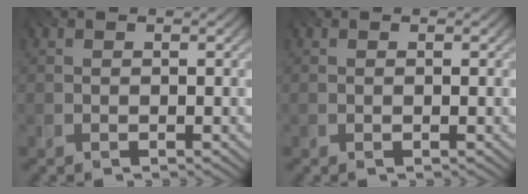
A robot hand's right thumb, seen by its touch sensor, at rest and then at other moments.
{"total": 0.0}